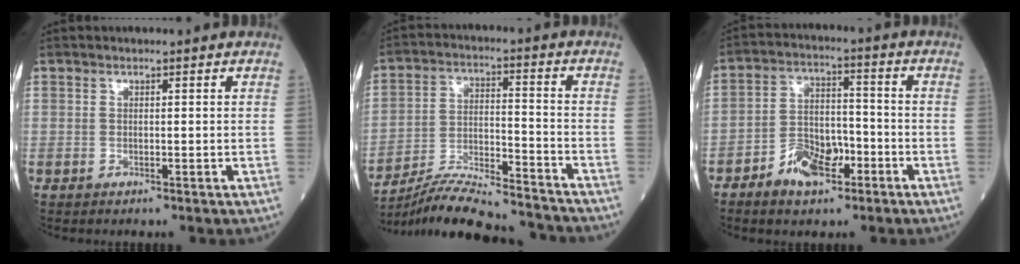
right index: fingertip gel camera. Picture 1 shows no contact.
{"total": 17.2, "force": [-16.2, 1.4, 5.7], "torque": [-0.121, 0.002, -0.260]}
{"total": 8.0, "force": [-4.4, 4.1, 5.3], "torque": [-0.103, 0.015, -0.076]}